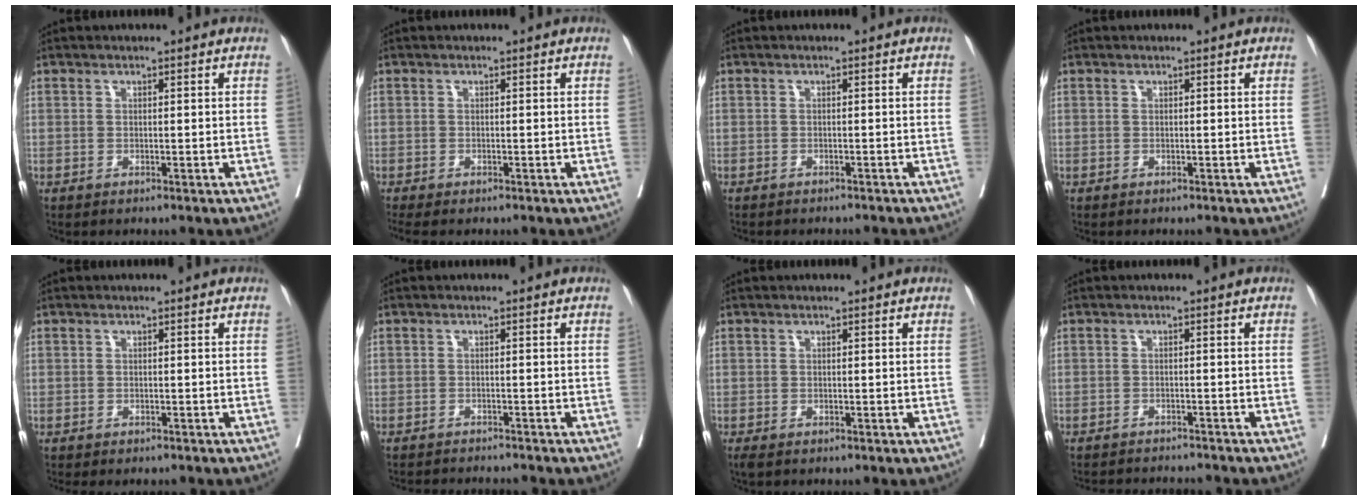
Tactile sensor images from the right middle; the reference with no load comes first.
{"total": 3.3, "force": [-2.8, 0.6, 1.6], "torque": [-0.017, -0.009, -0.043]}
{"total": 5.8, "force": [-5.4, 0.9, 2.0], "torque": [-0.020, -0.008, -0.063]}
{"total": 0.0}
{"total": 1.1, "force": [-0.9, 0.6, 0.1], "torque": [-0.004, 0.001, -0.016]}
{"total": 7.2, "force": [-6.9, 0.2, 2.0], "torque": [-0.017, -0.011, -0.092]}
{"total": 1.6, "force": [-1.2, 0.7, 0.8], "torque": [-0.018, -0.008, -0.021]}
{"total": 8.6, "force": [-8.3, 0.7, 2.2], "torque": [-0.022, -0.006, -0.106]}